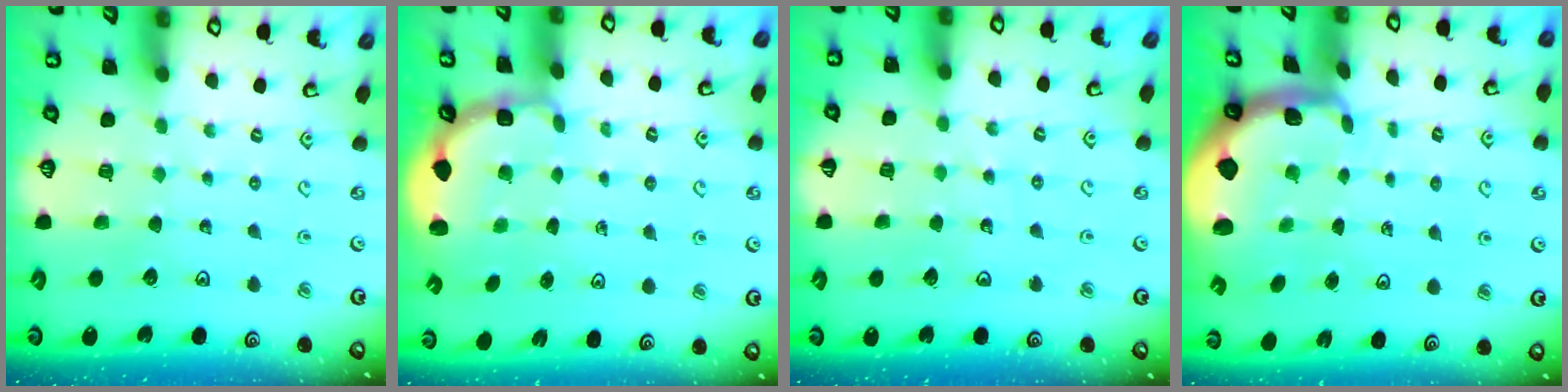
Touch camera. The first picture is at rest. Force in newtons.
{"total": 2.8, "press": 2.5, "slide": 1.4}
{"total": 2.7, "press": 2.7, "slide": 0.3}
{"total": 1.9, "press": 1.9, "slide": 0.4}